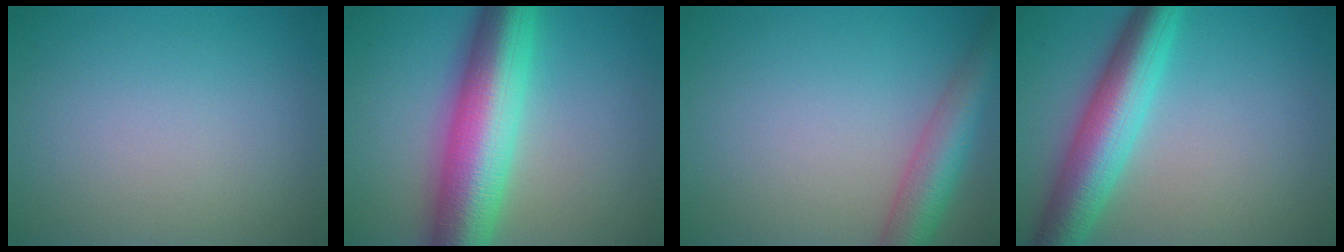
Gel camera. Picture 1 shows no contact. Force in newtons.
{"total": 11.1, "press": 11.1, "slide": 0.1}
{"total": 5.3, "press": 5.3, "slide": 0.3}
{"total": 7.4, "press": 7.4, "slide": 0.2}